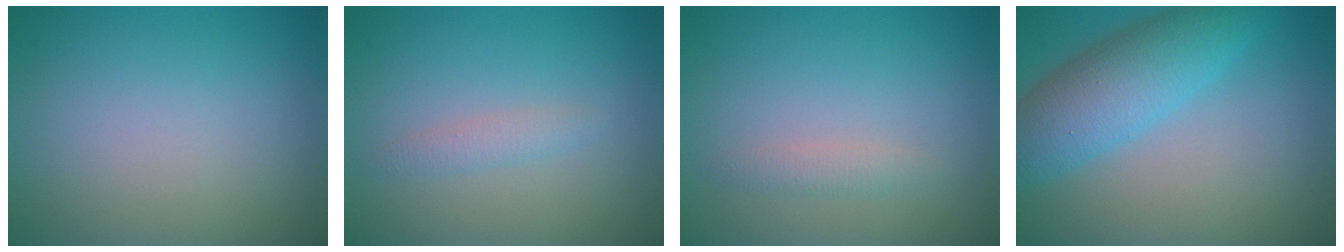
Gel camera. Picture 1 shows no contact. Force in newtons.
{"total": 1.2, "press": 1.2, "slide": 0.0}
{"total": 1.2, "press": 1.2, "slide": 0.0}
{"total": 6.4, "press": 6.4, "slide": 0.2}